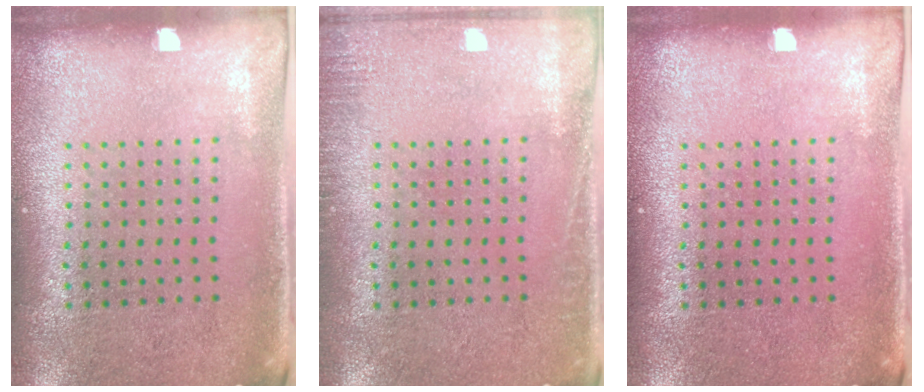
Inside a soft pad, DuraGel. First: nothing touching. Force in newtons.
{"total": 1.4, "press": 1.4, "slide": 0.4}
{"total": 0.0}